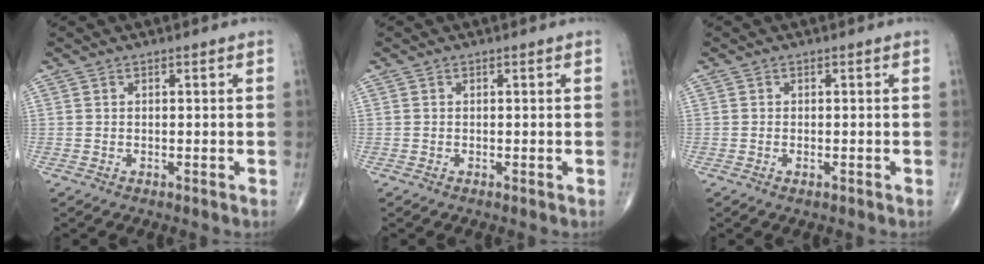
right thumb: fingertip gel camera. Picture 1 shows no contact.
{"total": 0.0}
{"total": 0.6, "force": [-0.3, 0.2, 0.4], "torque": [-0.010, 0.001, -0.004]}